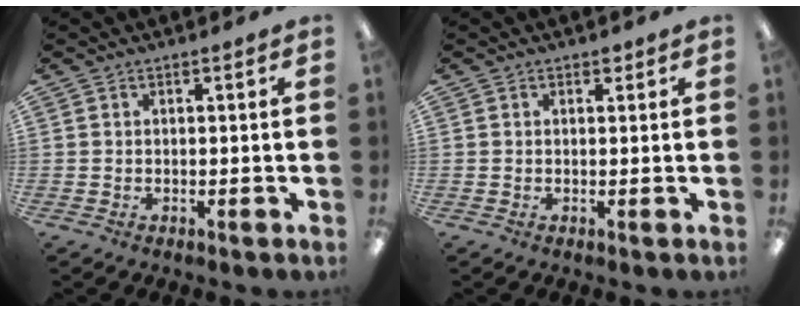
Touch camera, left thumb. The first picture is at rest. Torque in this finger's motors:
{"motor_torque": [0.12, -0.01, 0.28, -0.05, 0.00]}